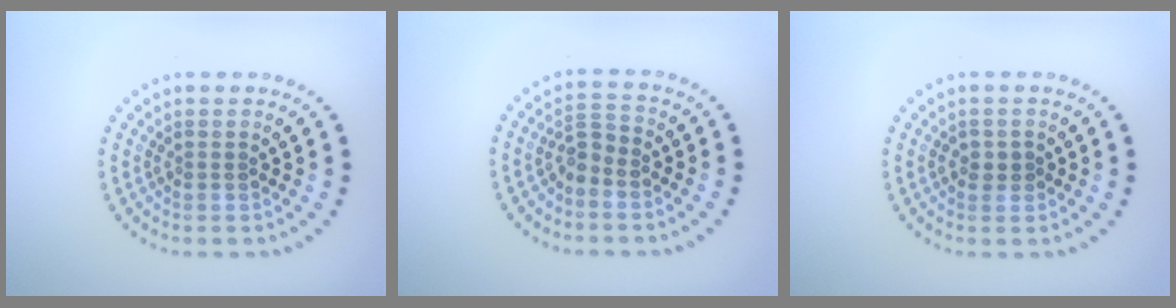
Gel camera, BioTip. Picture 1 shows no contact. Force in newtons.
{"total": 1.9, "press": 1.6, "slide": 1.1}
{"total": 1.3, "press": 1.2, "slide": 0.5}